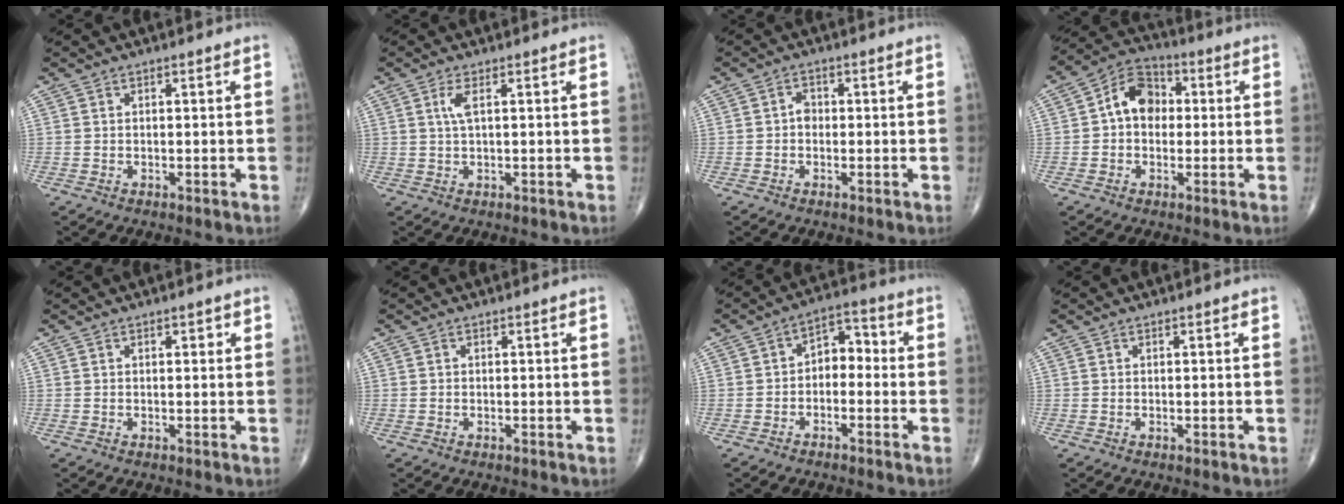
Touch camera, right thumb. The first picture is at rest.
{"total": 2.4, "force": [0.8, 0.5, 2.3], "torque": [-0.059, 0.003, 0.019]}
{"total": 1.9, "force": [-0.3, 1.5, 1.1], "torque": [-0.005, 0.007, -0.011]}
{"total": 9.1, "force": [0.8, 6.9, 6.0], "torque": [-0.076, 0.028, -0.002]}
{"total": 1.0, "force": [0.5, 0.5, 0.7], "torque": [-0.005, 0.001, 0.005]}
{"total": 0.0}
{"total": 6.0, "force": [-1.0, 4.1, 4.3], "torque": [-0.042, 0.035, -0.031]}
{"total": 0.0}